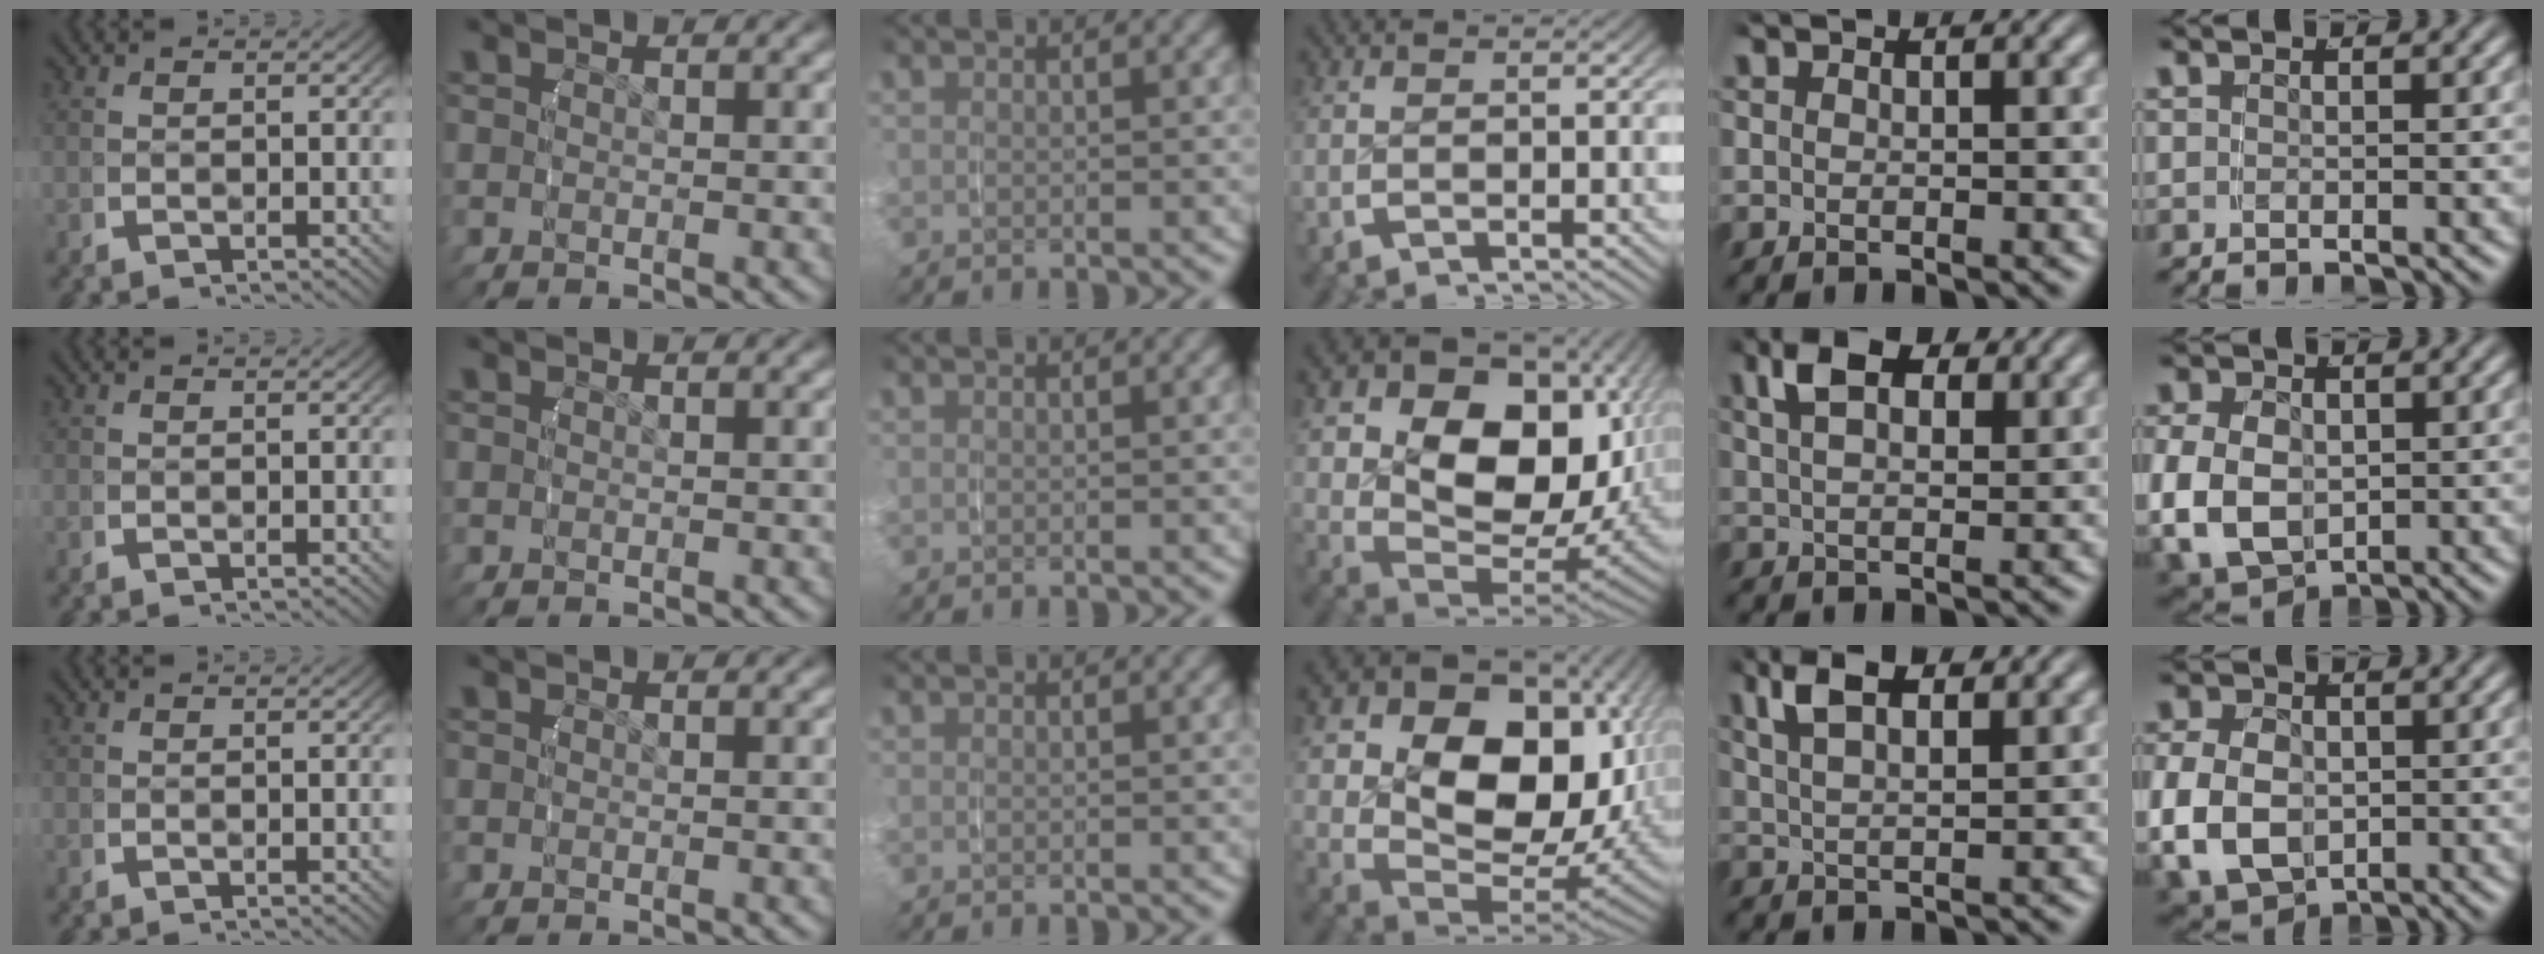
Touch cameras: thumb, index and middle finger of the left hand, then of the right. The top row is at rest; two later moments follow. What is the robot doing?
{"motion": "grasp_and_lifting", "object": "towel"}